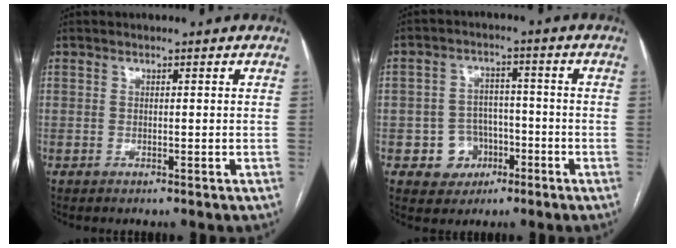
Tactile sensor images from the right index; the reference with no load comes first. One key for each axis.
{"total": 6.1, "fx": -2.4, "fy": 5.5, "fz": 1.2, "tx": -0.014, "ty": 0.015, "tz": -0.029}